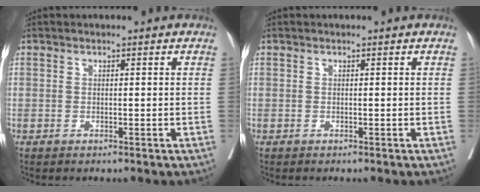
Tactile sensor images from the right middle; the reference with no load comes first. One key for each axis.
{"total": 0.0}